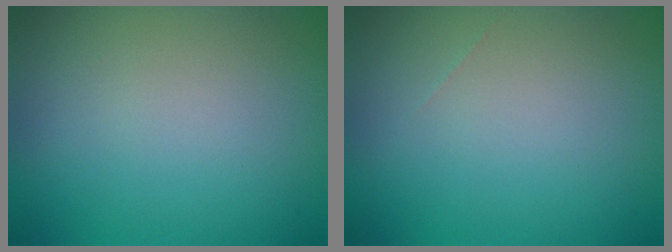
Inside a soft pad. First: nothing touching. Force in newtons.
{"total": 0.0}